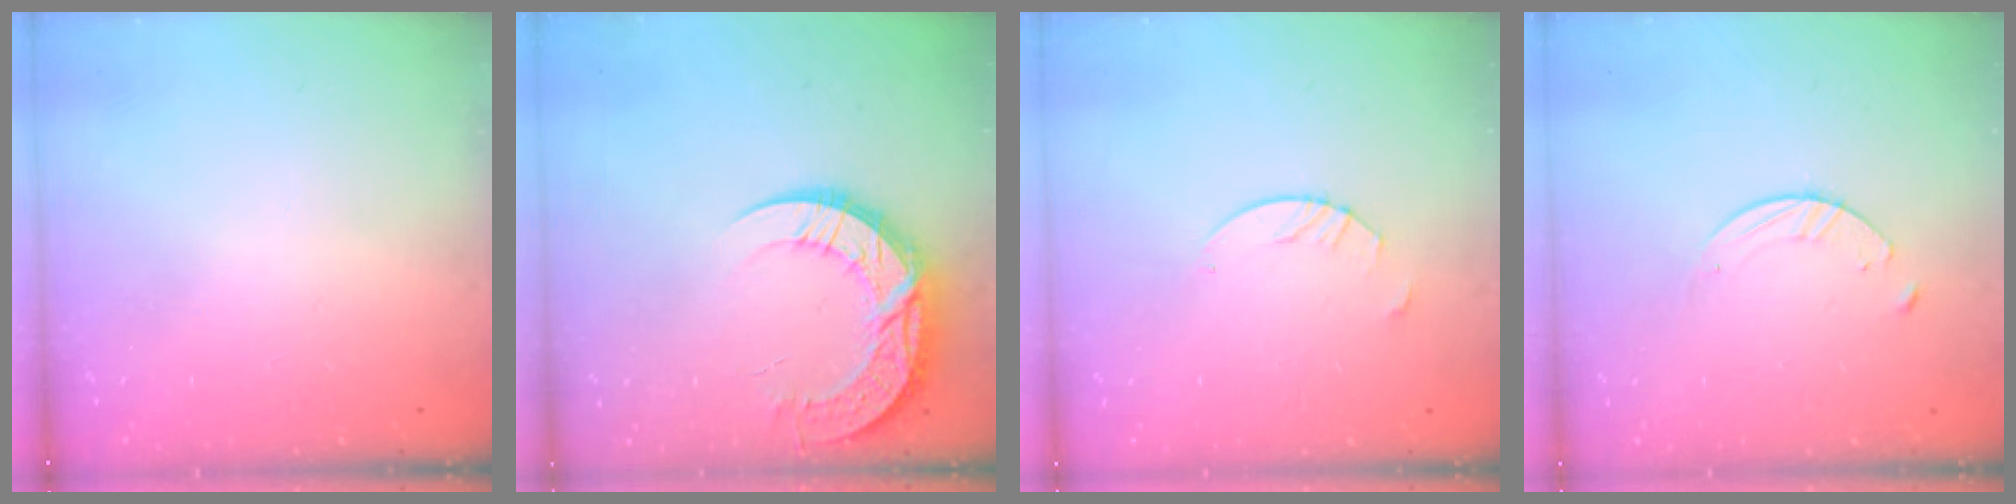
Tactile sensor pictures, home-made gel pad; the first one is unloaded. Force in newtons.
{"total": 13.2, "press": 13.2, "slide": 1.0}
{"total": 2.7, "press": 2.7, "slide": 0.2}
{"total": 4.3, "press": 4.3, "slide": 0.5}